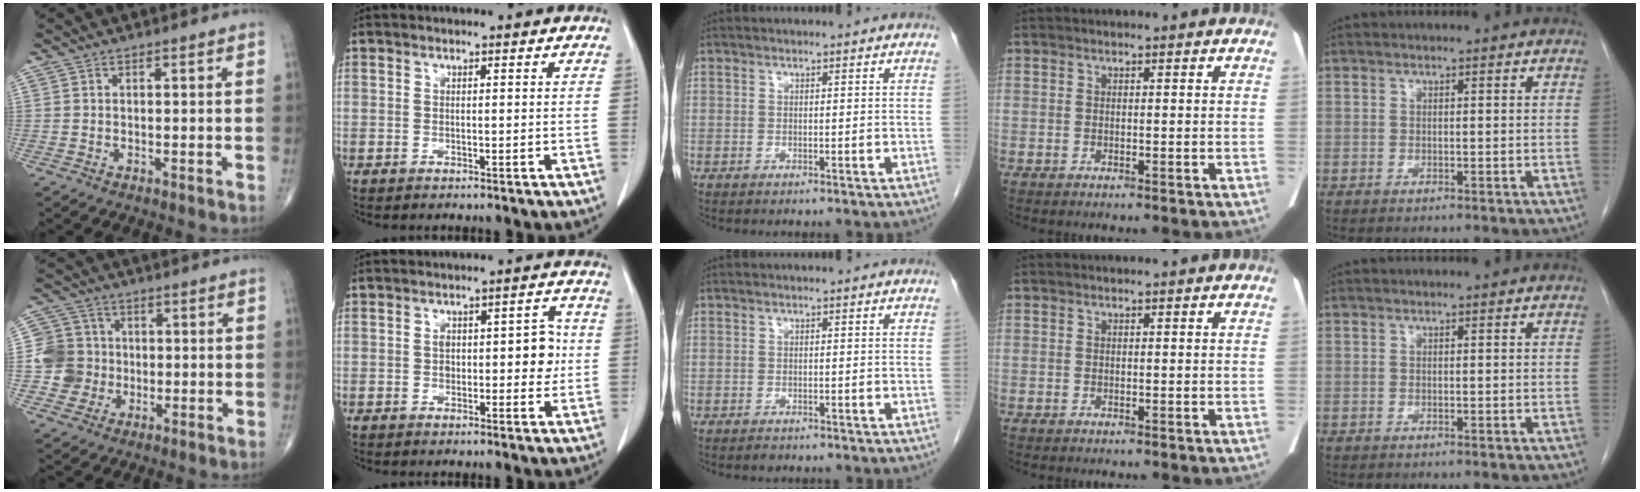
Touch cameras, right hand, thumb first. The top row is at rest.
{"thumb": {"total": 8.1, "force": [-0.9, 8.0, 1.2], "torque": [0.009, 0.014, -0.023]}, "index": {"total": 6.2, "force": [0.0, 3.0, 5.4], "torque": [-0.068, 0.018, 0.003]}, "middle": {"total": 0.9, "force": [-0.7, 0.4, 0.4], "torque": [-0.010, -0.001, -0.009]}}